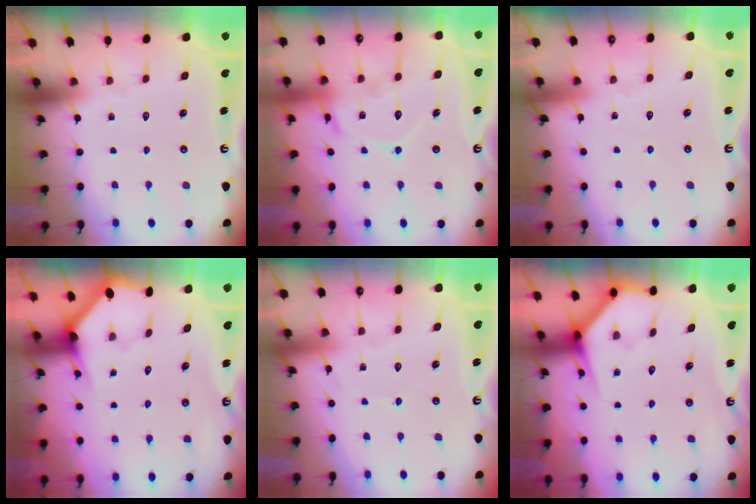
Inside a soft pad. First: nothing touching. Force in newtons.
{"total": 15.2, "press": 15.1, "slide": 1.4}
{"total": 2.9, "press": 2.9, "slide": 0.3}
{"total": 2.9, "press": 2.9, "slide": 0.2}
{"total": 2.7, "press": 2.7, "slide": 0.3}
{"total": 3.9, "press": 3.9, "slide": 0.2}